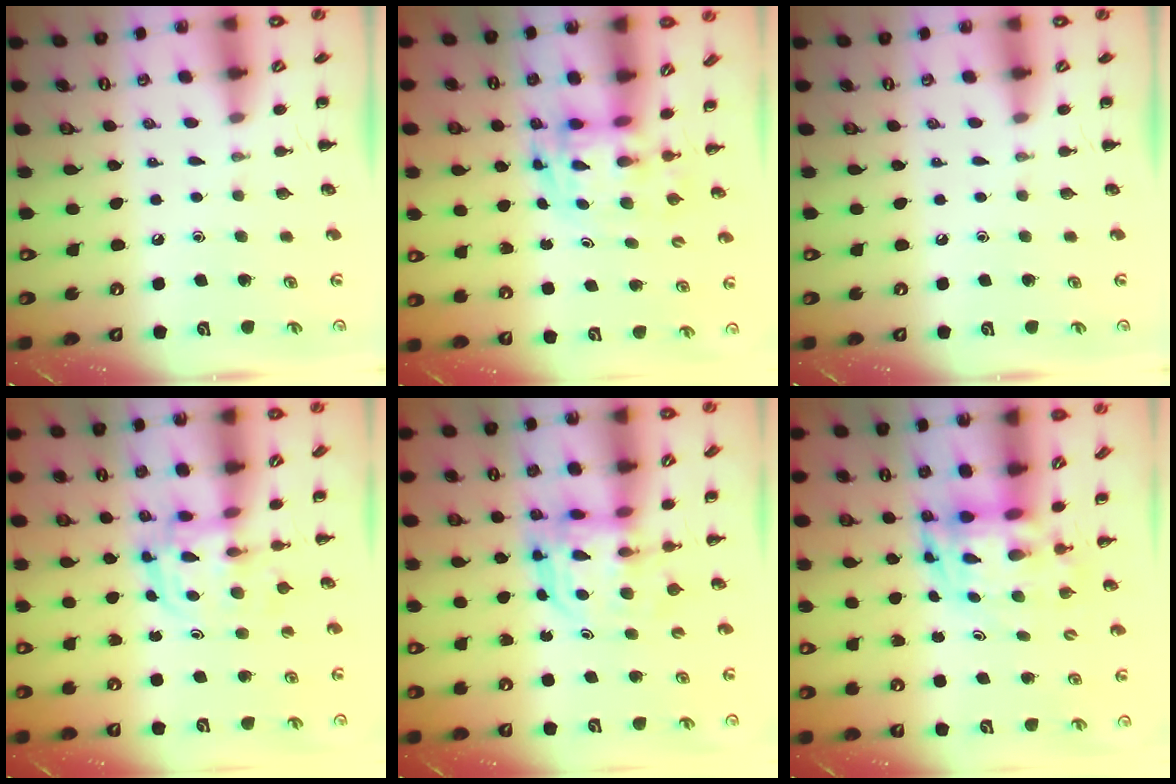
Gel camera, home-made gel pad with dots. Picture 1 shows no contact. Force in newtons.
{"total": 3.4, "press": 3.4, "slide": 0.6}
{"total": 0.0}
{"total": 2.7, "press": 2.7, "slide": 0.3}
{"total": 5.1, "press": 5.0, "slide": 1.1}
{"total": 4.0, "press": 3.9, "slide": 0.7}